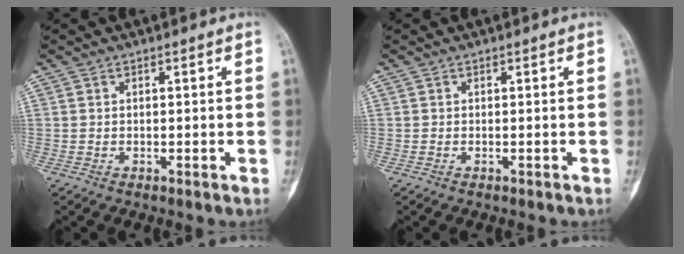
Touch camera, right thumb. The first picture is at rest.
{"total": 0.0}